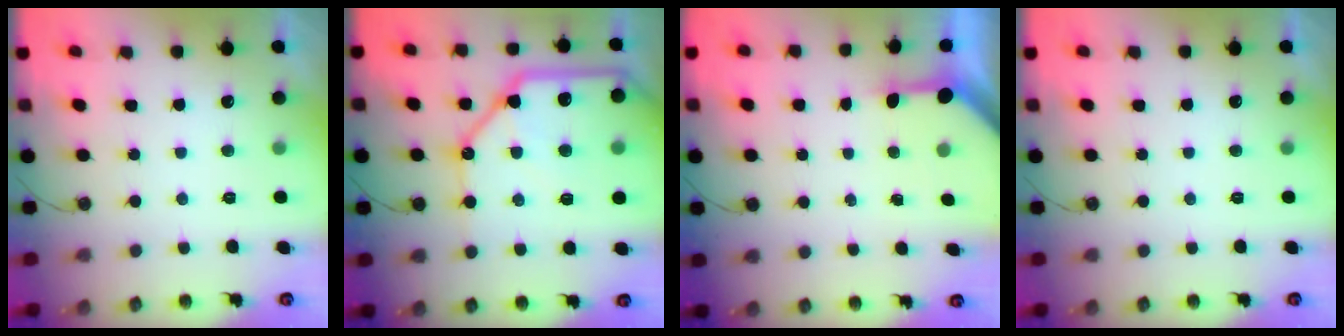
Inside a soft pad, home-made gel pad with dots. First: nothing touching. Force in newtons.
{"total": 23.8, "press": 23.6, "slide": 3.1}
{"total": 3.3, "press": 3.3, "slide": 0.4}
{"total": 0.0}